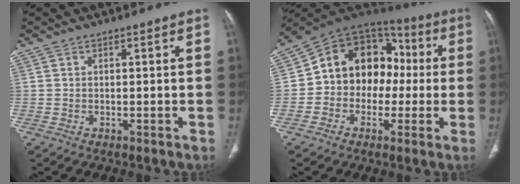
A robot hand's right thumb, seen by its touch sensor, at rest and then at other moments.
{"total": 16.3, "force": [-0.4, 13.0, 9.7], "torque": [-0.100, 0.053, -0.019]}